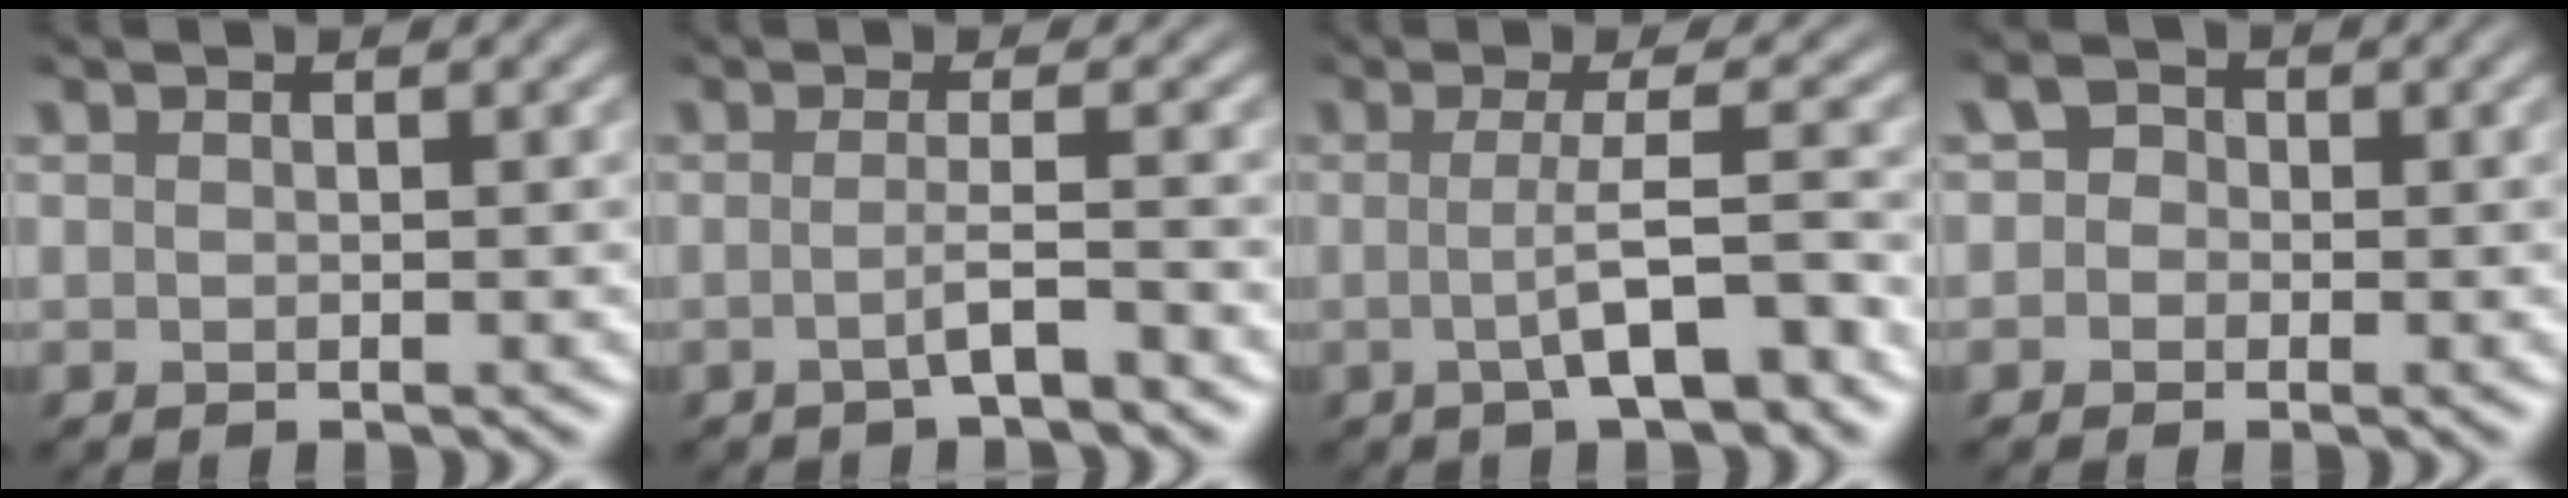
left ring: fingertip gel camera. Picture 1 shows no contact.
{"total": 2.5, "force": [-0.8, 0.4, 2.3], "torque": [-0.034, 0.002, -0.022]}
{"total": 5.1, "force": [-0.9, 1.1, 4.9], "torque": [-0.072, 0.002, -0.019]}
{"total": 1.6, "force": [0.0, 1.6, 0.5], "torque": [0.005, 0.003, -0.008]}